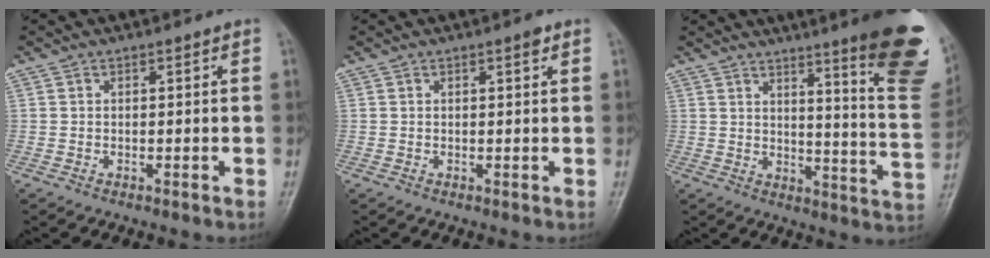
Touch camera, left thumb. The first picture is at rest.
{"total": 1.2, "force": [0.7, 0.3, 0.9], "torque": [-0.013, -0.002, 0.009]}
{"total": 21.4, "force": [12.9, 3.0, 16.8], "torque": [-0.185, -0.081, 0.161]}